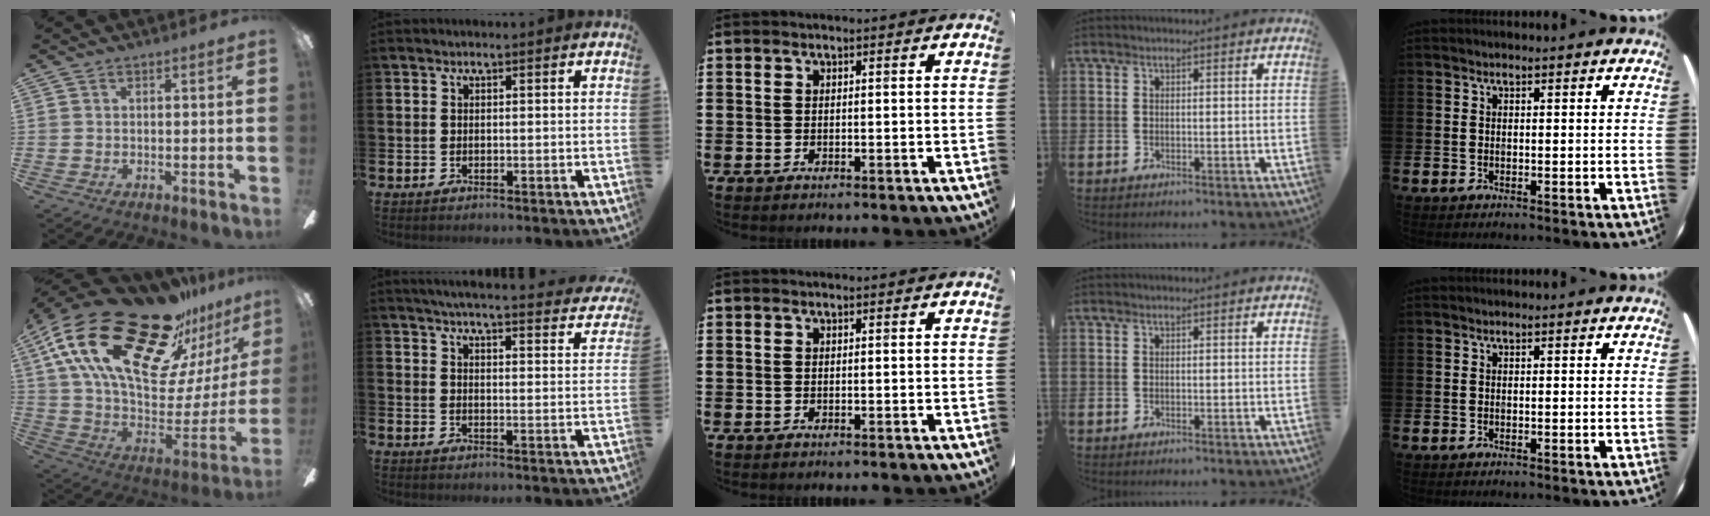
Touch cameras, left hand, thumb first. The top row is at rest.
{"thumb": {"total": 32.0, "force": [20.4, 14.1, 20.3], "torque": [-0.358, -0.139, 0.377]}, "index": {"total": 4.6, "force": [4.4, 0.1, 1.2], "torque": [-0.035, -0.038, 0.073]}}